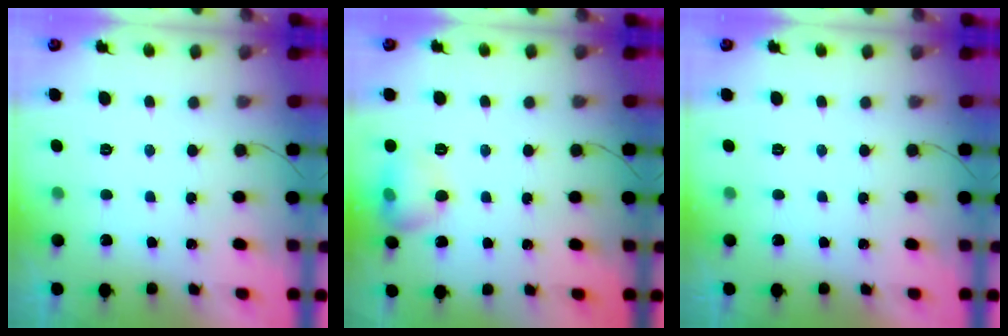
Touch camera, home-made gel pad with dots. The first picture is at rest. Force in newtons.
{"total": 11.6, "press": 9.5, "slide": 6.7}
{"total": 0.0}